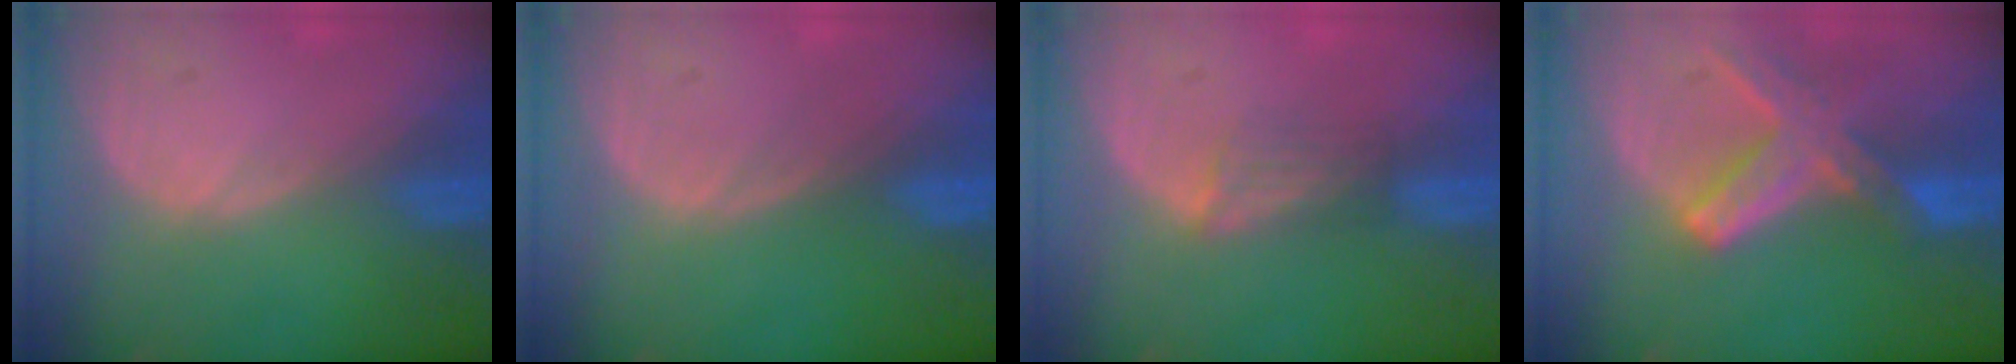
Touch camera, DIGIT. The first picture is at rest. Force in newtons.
{"total": 0.0}
{"total": 2.8, "press": 2.5, "slide": 1.4}
{"total": 8.2, "press": 7.3, "slide": 3.9}